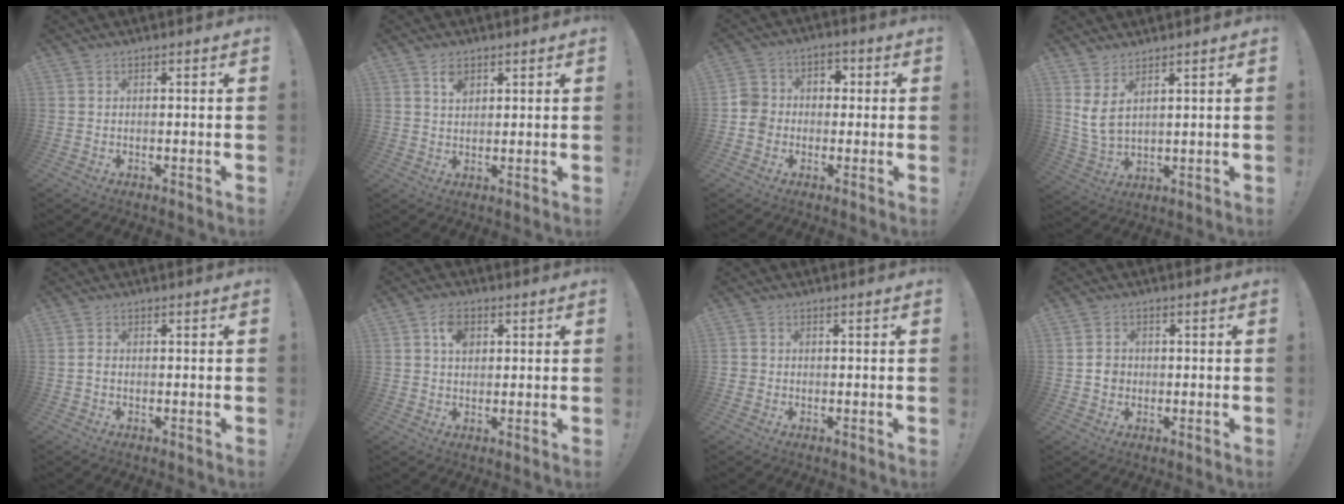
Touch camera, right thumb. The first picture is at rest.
{"total": 3.6, "force": [2.1, 2.4, 1.8], "torque": [-0.017, -0.010, 0.035]}
{"total": 7.9, "force": [-1.9, 7.5, 1.7], "torque": [-0.010, 0.028, -0.032]}
{"total": 7.0, "force": [3.8, 3.1, 5.1], "torque": [-0.105, -0.025, 0.072]}
{"total": 1.0, "force": [-0.1, 0.7, 0.7], "torque": [-0.022, 0.006, 0.000]}
{"total": 5.8, "force": [2.1, 4.2, 3.3], "torque": [-0.049, 0.003, 0.036]}
{"total": 1.5, "force": [-0.2, 1.5, 0.4], "torque": [-0.013, 0.007, -0.001]}
{"total": 3.9, "force": [-0.2, 3.6, 1.5], "torque": [-0.012, 0.003, -0.005]}